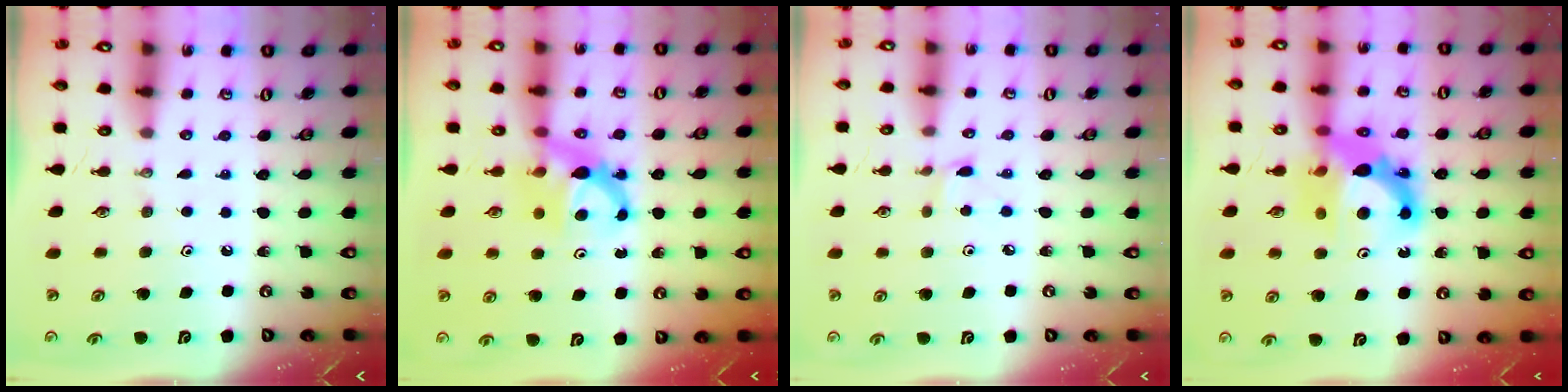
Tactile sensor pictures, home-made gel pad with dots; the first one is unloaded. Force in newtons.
{"total": 6.7, "press": 6.7, "slide": 0.4}
{"total": 3.0, "press": 2.9, "slide": 0.4}
{"total": 12.9, "press": 12.9, "slide": 1.1}